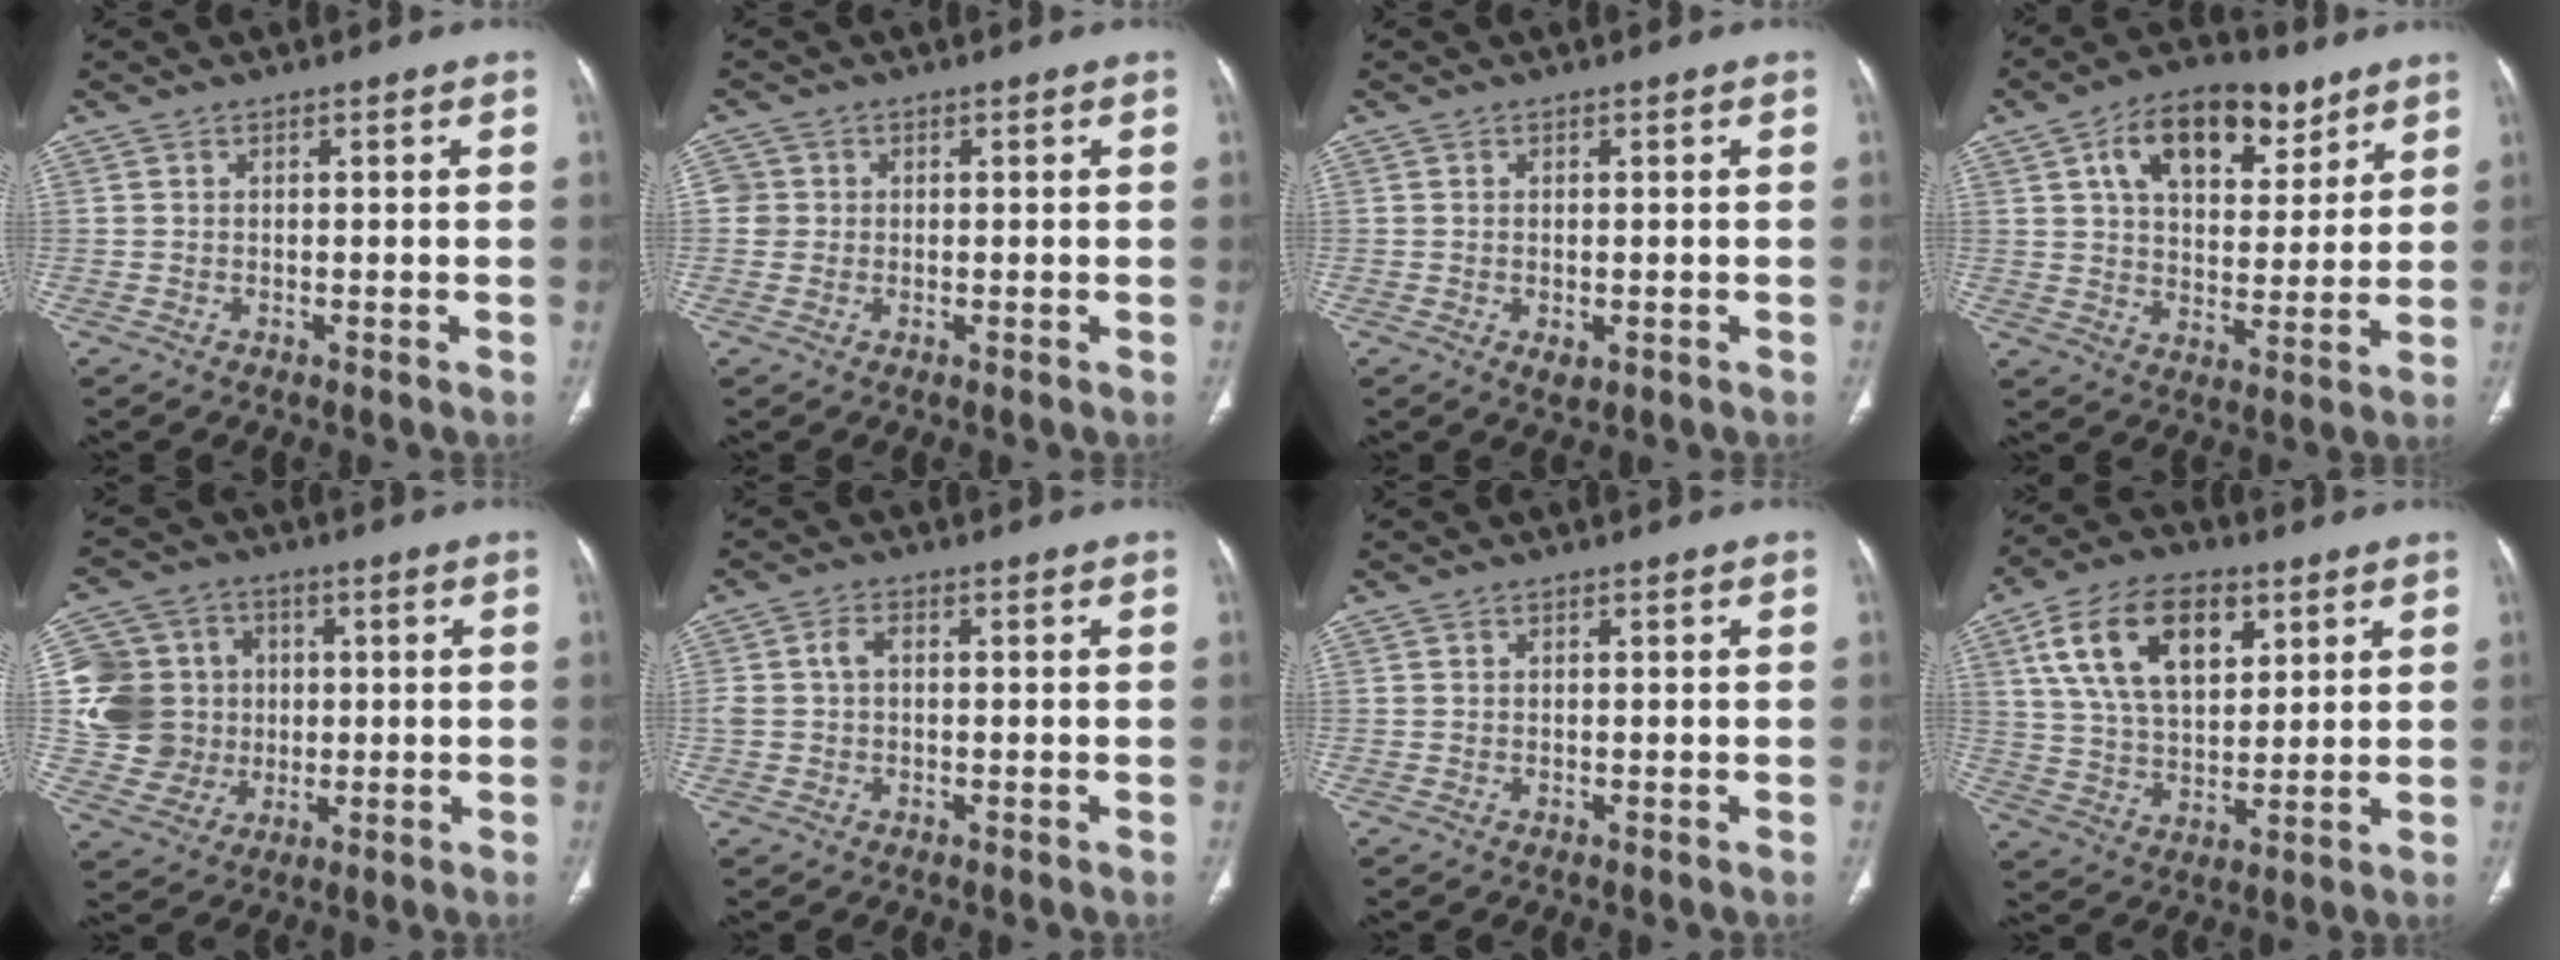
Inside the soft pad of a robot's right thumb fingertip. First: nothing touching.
{"total": 2.6, "force": [0.2, 2.6, 0.2], "torque": [0.014, 0.006, 0.003]}
{"total": 2.0, "force": [-0.6, 1.1, 1.5], "torque": [-0.019, -0.002, -0.005]}
{"total": 16.3, "force": [8.2, 9.4, 10.5], "torque": [-0.125, -0.017, 0.135]}
{"total": 14.6, "force": [0.9, 13.3, 5.8], "torque": [-0.088, 0.016, 0.028]}
{"total": 3.2, "force": [0.2, 2.3, 2.2], "torque": [-0.048, 0.012, 0.004]}
{"total": 0.0}
{"total": 17.4, "force": [7.0, 10.2, 12.2], "torque": [-0.188, -0.014, 0.128]}